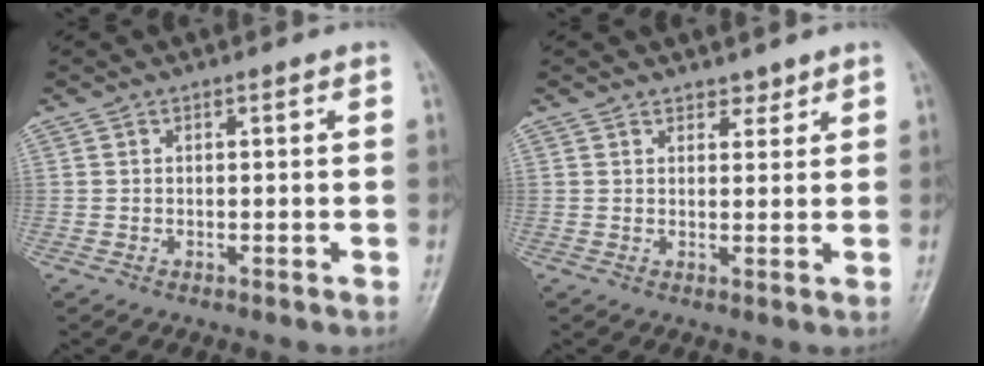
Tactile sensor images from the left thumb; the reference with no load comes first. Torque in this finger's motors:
{"motor_torque": [-0.27, 0.09, -0.27, -0.16, -0.03]}